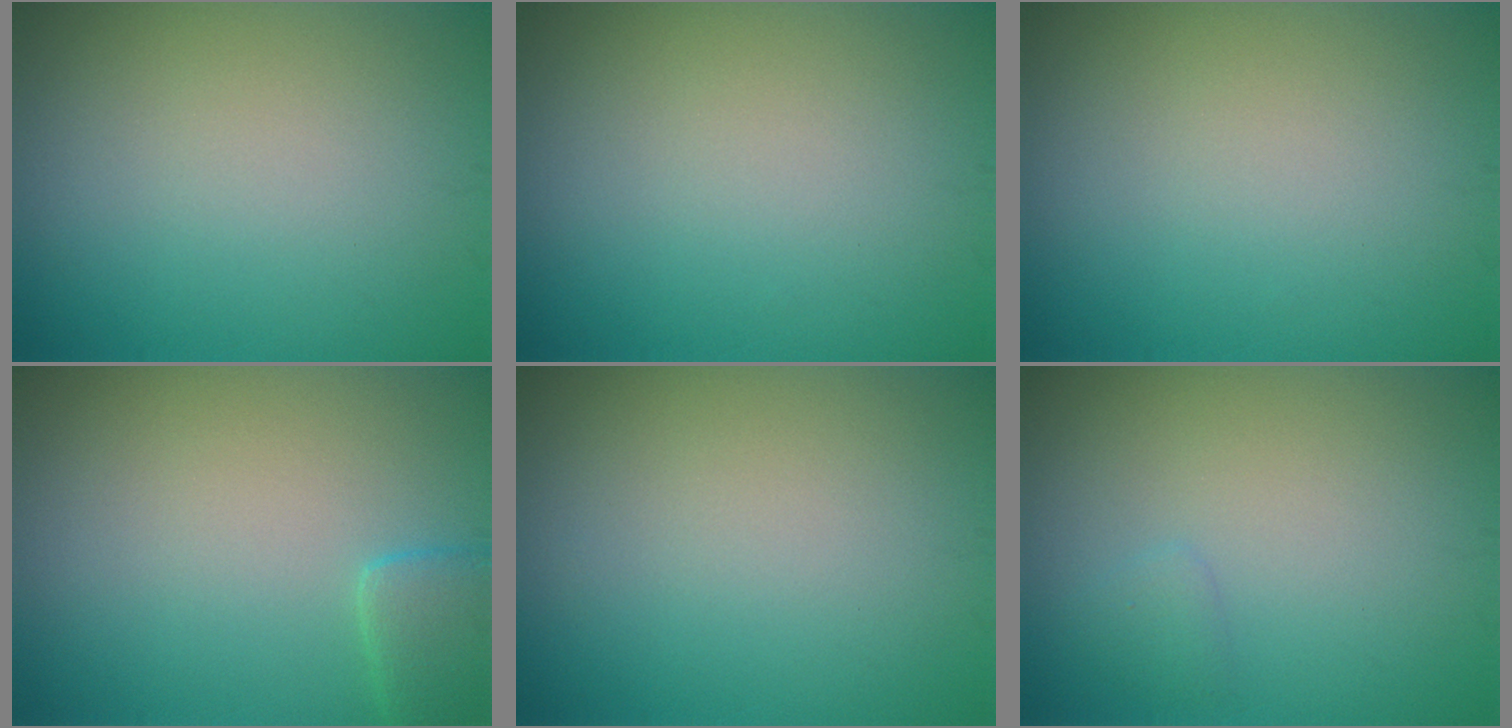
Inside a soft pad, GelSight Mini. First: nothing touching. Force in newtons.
{"total": 0.0}
{"total": 0.0}
{"total": 2.4, "press": 2.4, "slide": 0.2}
{"total": 0.0}
{"total": 0.8, "press": 0.8, "slide": 0.1}